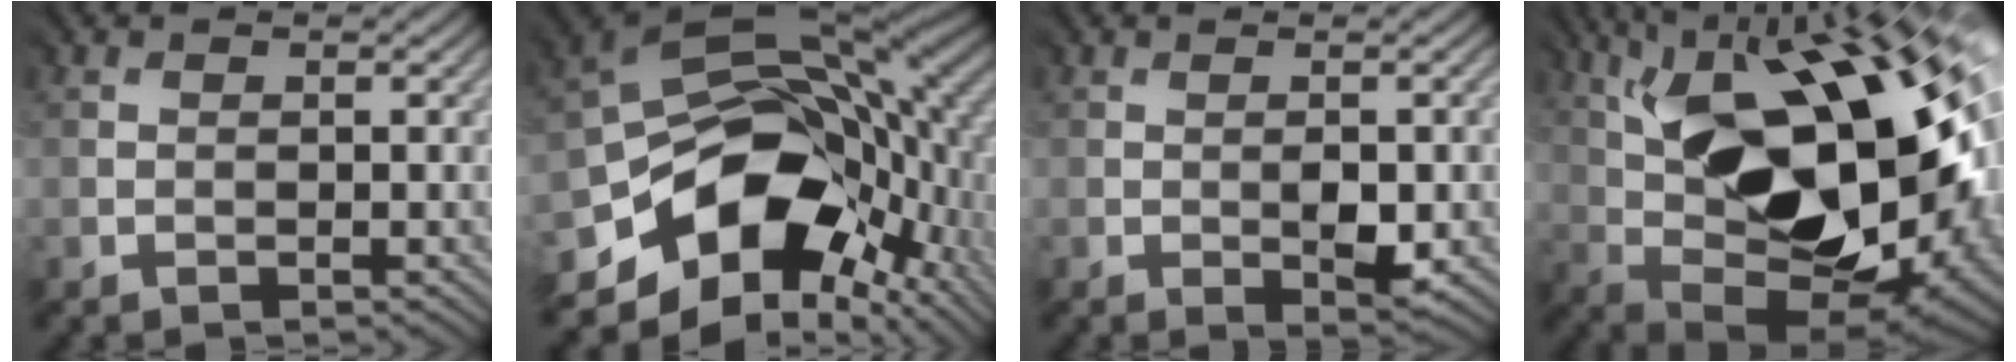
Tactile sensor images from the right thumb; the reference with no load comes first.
{"total": 16.3, "force": [-5.3, 11.0, 10.8], "torque": [-0.211, -0.033, -0.080]}
{"total": 2.4, "force": [-0.4, 0.3, 2.3], "torque": [-0.049, -0.005, -0.001]}
{"total": 20.0, "force": [4.2, 9.8, 16.9], "torque": [-0.308, 0.030, 0.072]}